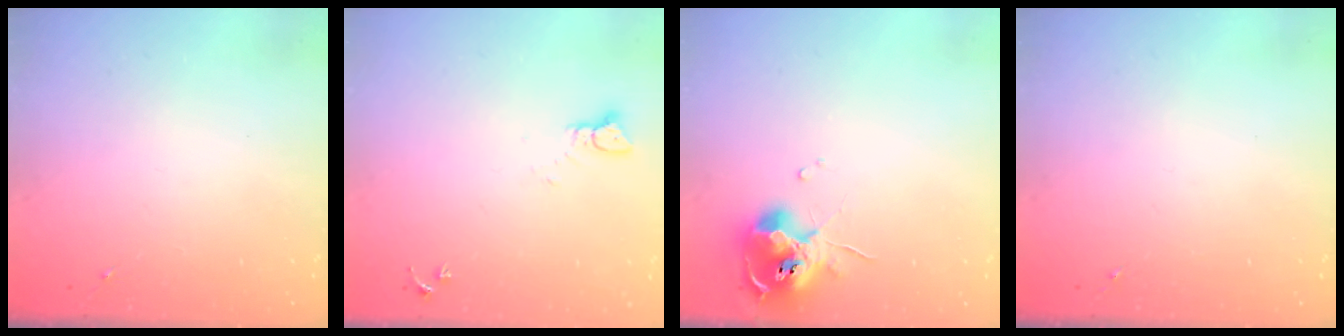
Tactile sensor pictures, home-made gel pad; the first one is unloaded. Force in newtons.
{"total": 2.4, "press": 2.4, "slide": 0.2}
{"total": 10.6, "press": 10.5, "slide": 1.2}
{"total": 0.0}